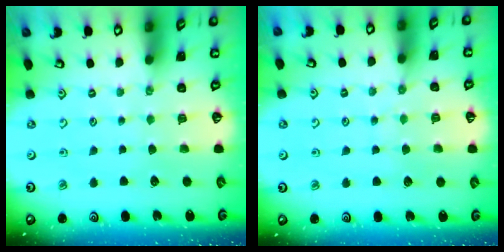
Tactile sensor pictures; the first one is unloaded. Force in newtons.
{"total": 5.8, "press": 5.7, "slide": 0.6}